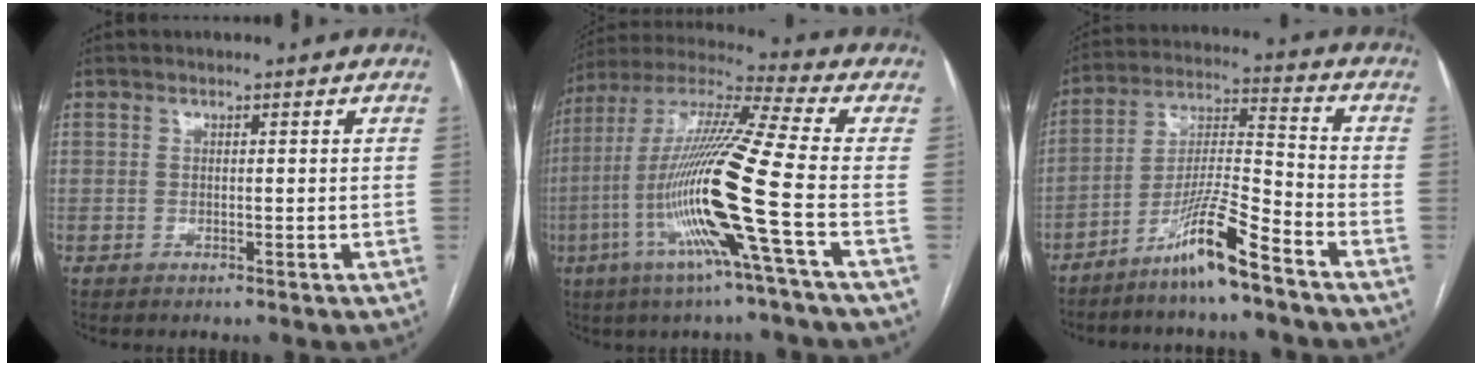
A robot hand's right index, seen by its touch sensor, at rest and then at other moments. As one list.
[{"total": 18.7, "force": [-5.4, -1.5, 17.8], "torque": [-0.357, -0.015, -0.117]}, {"total": 10.6, "force": [-7.6, -0.1, 7.5], "torque": [-0.148, -0.007, -0.144]}]